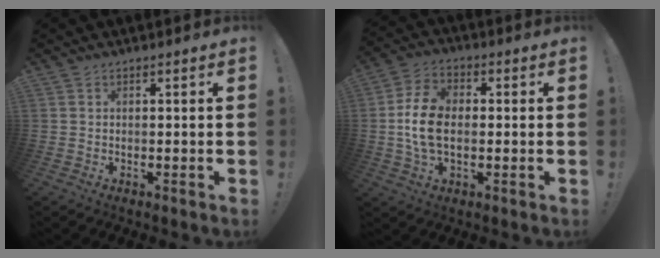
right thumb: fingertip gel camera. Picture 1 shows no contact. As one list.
[{"total": 11.6, "force": [-0.8, 7.6, 8.7], "torque": [-0.172, 0.004, -0.012]}]